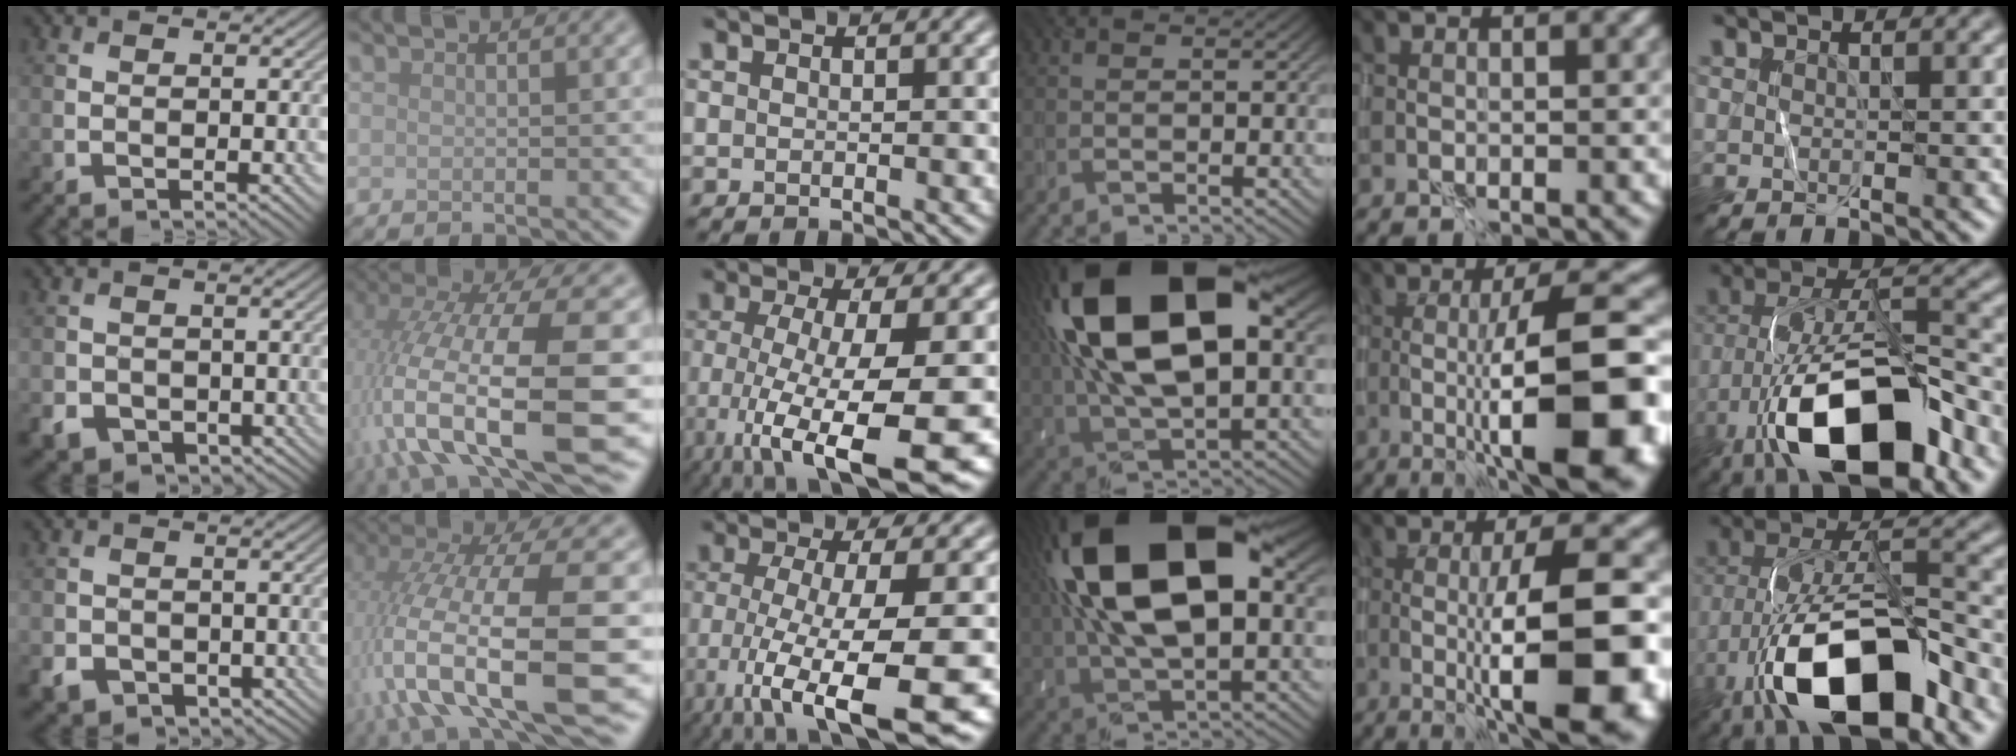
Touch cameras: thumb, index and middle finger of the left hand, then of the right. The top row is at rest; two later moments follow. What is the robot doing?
{"motion": "wrap", "object": "ribbon"}